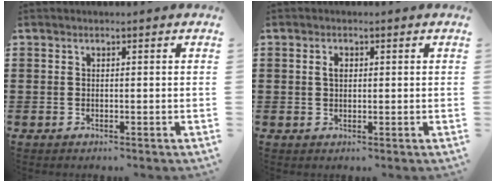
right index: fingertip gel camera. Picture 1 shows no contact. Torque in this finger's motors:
{"motor_torque": [0.54, 0.26, 0.12, 0.05]}